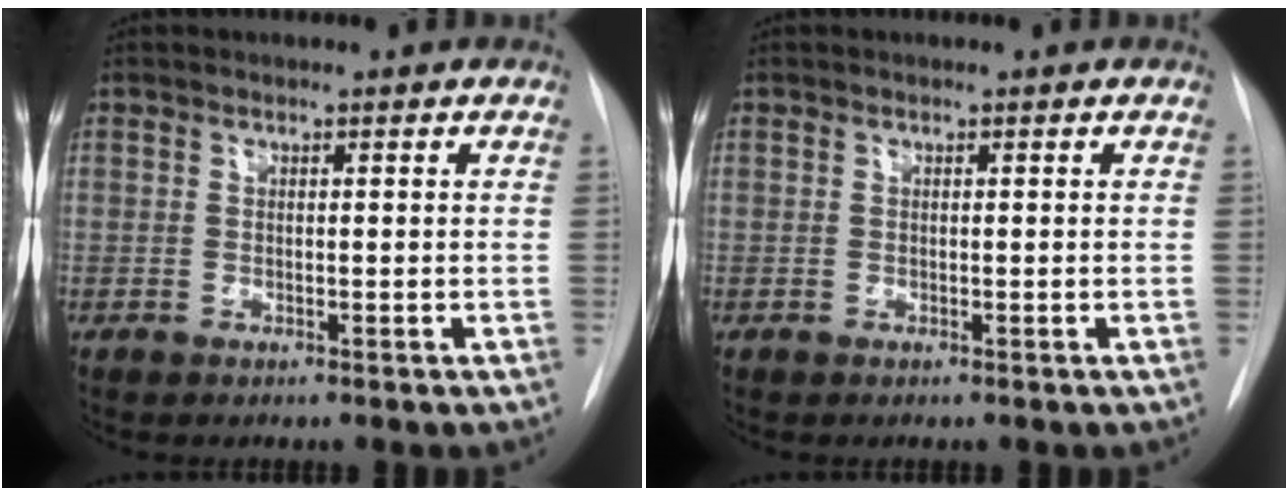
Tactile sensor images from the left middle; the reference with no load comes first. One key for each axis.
{"total": 0.0}